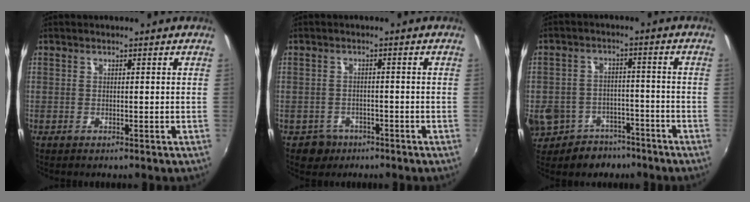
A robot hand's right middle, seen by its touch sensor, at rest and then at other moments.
{"total": 3.9, "force": [-2.3, 3.2, 0.4], "torque": [-0.022, 0.004, -0.033]}
{"total": 16.8, "force": [-9.2, 12.4, 6.7], "torque": [-0.188, 0.007, -0.123]}